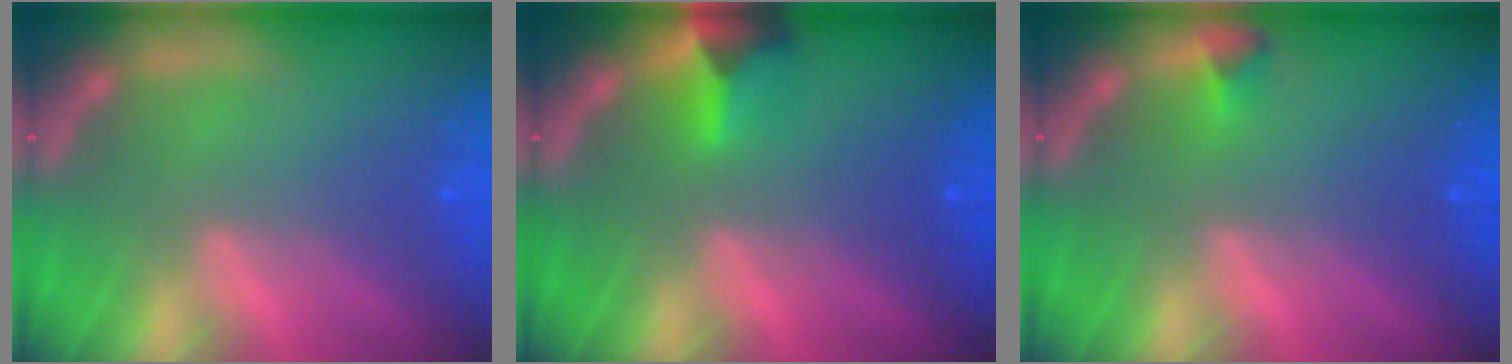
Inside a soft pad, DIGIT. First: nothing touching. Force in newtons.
{"total": 2.9}
{"total": 0.9}